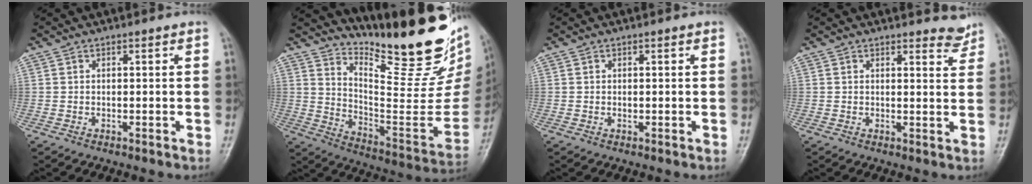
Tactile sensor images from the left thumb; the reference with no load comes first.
{"total": 27.3, "force": [19.6, 7.4, 17.6], "torque": [-0.222, -0.137, 0.290]}
{"total": 0.5, "force": [0.1, 0.4, 0.4], "torque": [-0.007, -0.001, 0.000]}
{"total": 3.2, "force": [3.0, 1.0, 0.3], "torque": [0.009, -0.028, 0.025]}